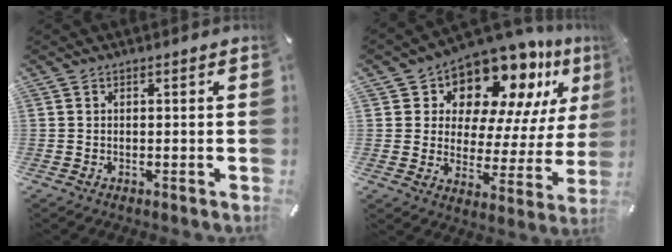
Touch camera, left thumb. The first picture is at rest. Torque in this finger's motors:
{"motor_torque": [2.50, 2.51, 1.46, -1.31, 0.10]}